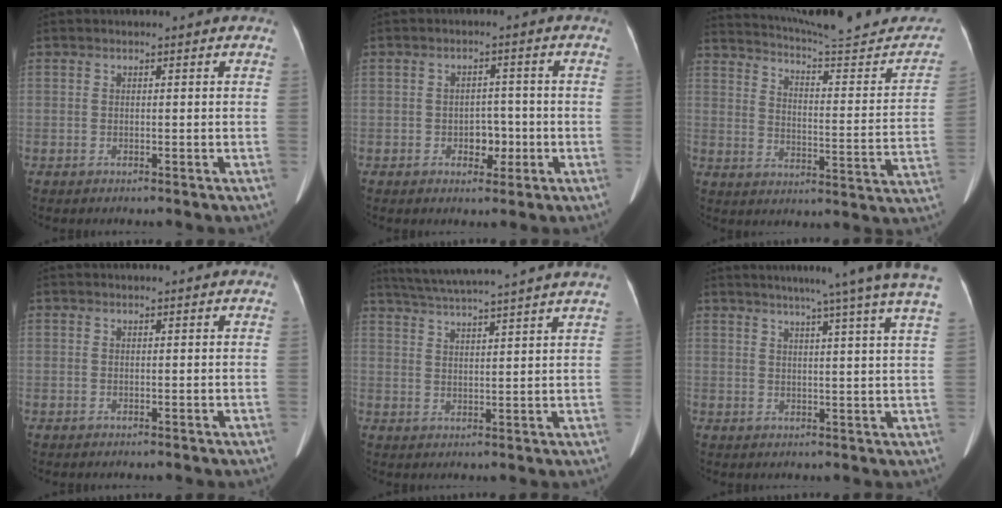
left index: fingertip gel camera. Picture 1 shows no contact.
{"total": 3.4, "force": [-1.0, 2.3, 2.3], "torque": [-0.029, 0.007, -0.010]}
{"total": 23.1, "force": [21.5, 1.9, 8.2], "torque": [-0.116, -0.057, 0.280]}
{"total": 1.0, "force": [0.9, 0.0, 0.4], "torque": [-0.008, 0.010, 0.014]}
{"total": 15.7, "force": [13.9, -1.4, 7.2], "torque": [-0.132, 0.008, 0.193]}
{"total": 17.6, "force": [14.8, -1.8, 9.4], "torque": [-0.138, -0.027, 0.173]}